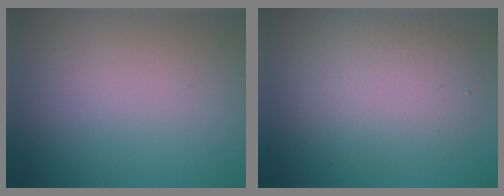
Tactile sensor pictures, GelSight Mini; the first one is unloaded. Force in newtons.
{"total": 5.6, "press": 5.6, "slide": 0.3}